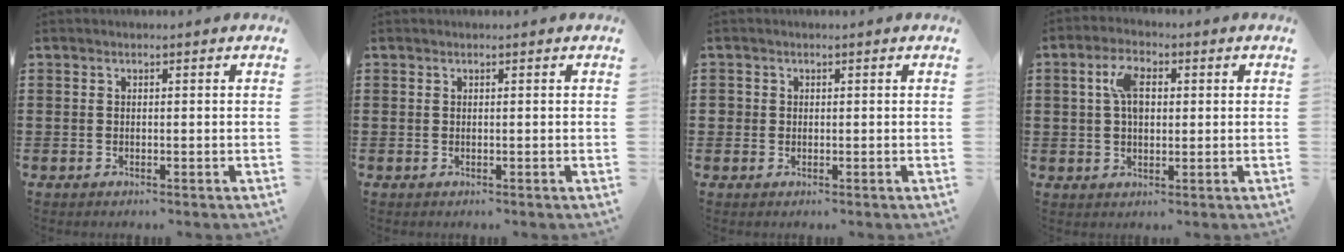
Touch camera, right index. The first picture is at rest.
{"total": 0.0}
{"total": 1.0, "force": [0.1, 1.0, 0.1], "torque": [-0.005, 0.006, 0.000]}
{"total": 5.4, "force": [1.1, 2.8, 4.5], "torque": [-0.095, 0.014, 0.018]}